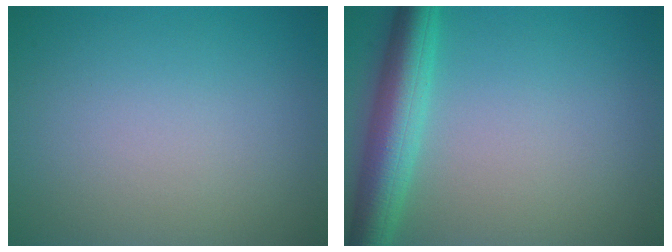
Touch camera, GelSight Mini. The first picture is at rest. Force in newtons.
{"total": 5.6, "press": 5.5, "slide": 0.2}